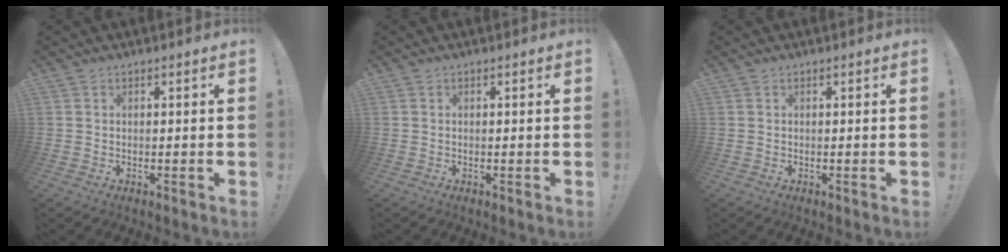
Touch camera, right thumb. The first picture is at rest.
{"total": 0.0}
{"total": 0.0}